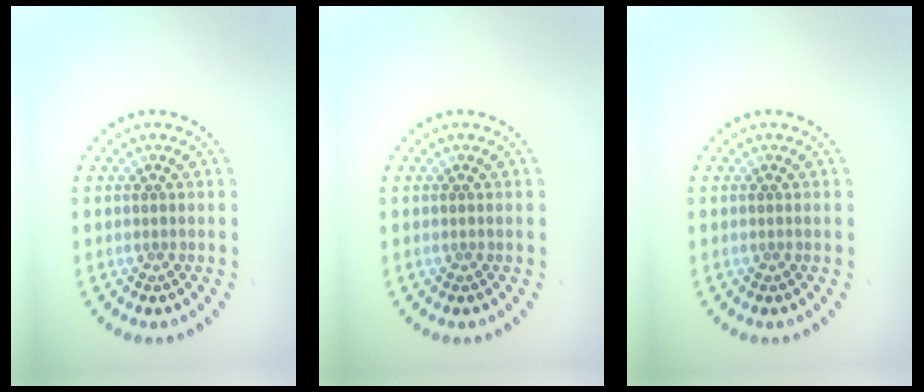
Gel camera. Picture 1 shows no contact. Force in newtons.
{"total": 0.0}
{"total": 0.0}